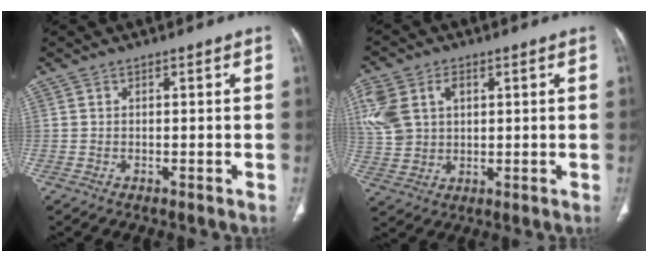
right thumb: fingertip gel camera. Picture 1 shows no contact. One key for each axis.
{"total": 13.2, "fx": 4.1, "fy": 9.6, "fz": 8.0, "tx": -0.188, "ty": 0.007, "tz": 0.086}